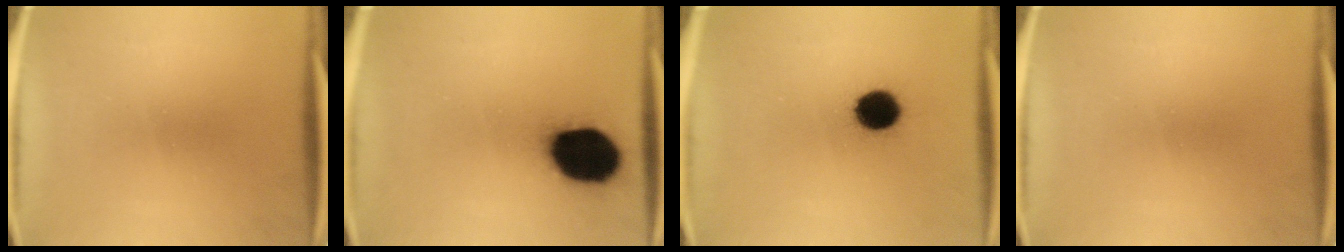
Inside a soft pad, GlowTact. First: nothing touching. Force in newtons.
{"total": 19.7}
{"total": 9.5}
{"total": 0.0}